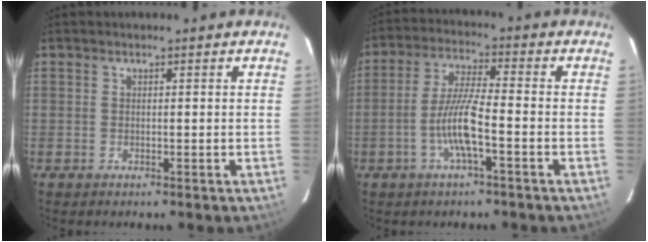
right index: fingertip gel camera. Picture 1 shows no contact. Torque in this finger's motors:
{"motor_torque": [1.19, -0.29, 0.46, 0.10]}